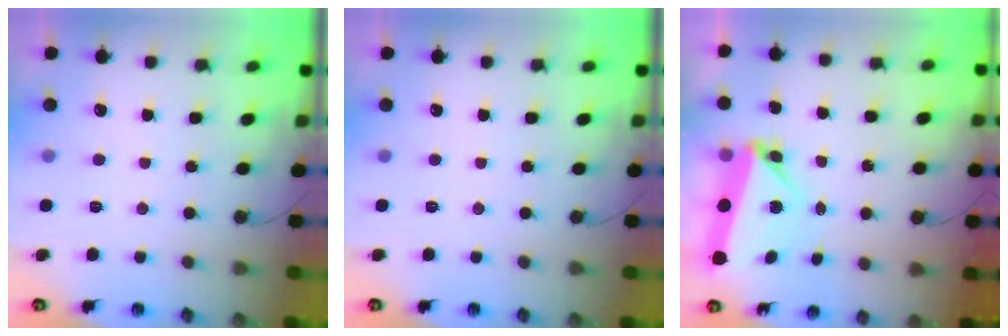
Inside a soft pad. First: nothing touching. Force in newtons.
{"total": 0.0}
{"total": 8.0, "press": 5.0, "slide": 6.2}